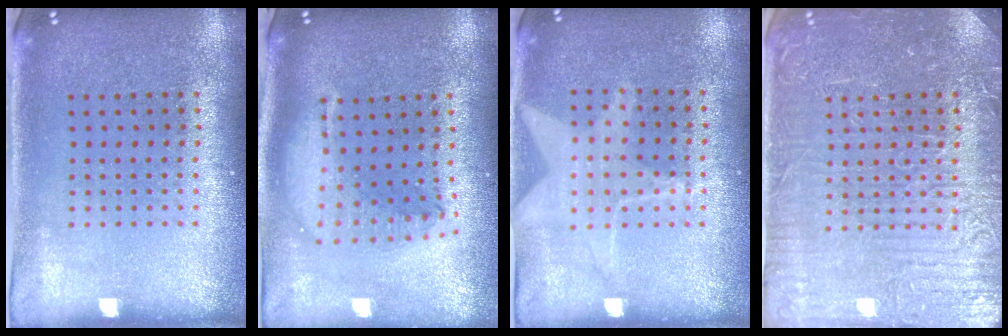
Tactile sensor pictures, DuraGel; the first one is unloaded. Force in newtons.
{"total": 2.0, "press": 1.6, "slide": 1.2}
{"total": 1.3, "press": 1.2, "slide": 0.3}
{"total": 4.7, "press": 4.6, "slide": 1.1}